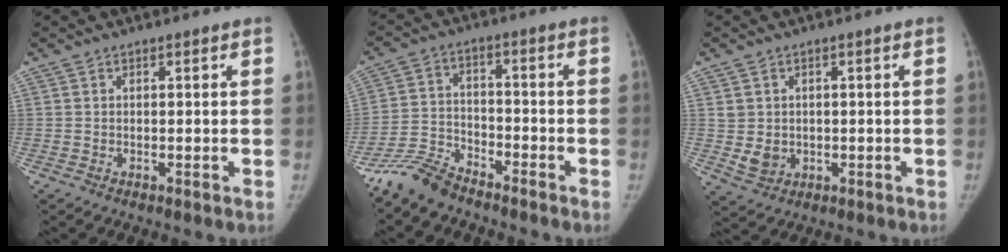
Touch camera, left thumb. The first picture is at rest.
{"total": 8.0, "force": [-7.3, 2.7, 2.0], "torque": [-0.038, 0.034, -0.149]}
{"total": 4.2, "force": [-0.2, 3.9, 1.7], "torque": [-0.016, 0.000, 0.010]}